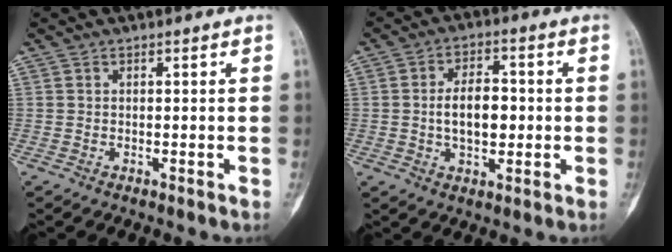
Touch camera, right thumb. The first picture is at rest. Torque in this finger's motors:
{"motor_torque": [1.15, 1.07, 0.59, -0.55, 0.40]}